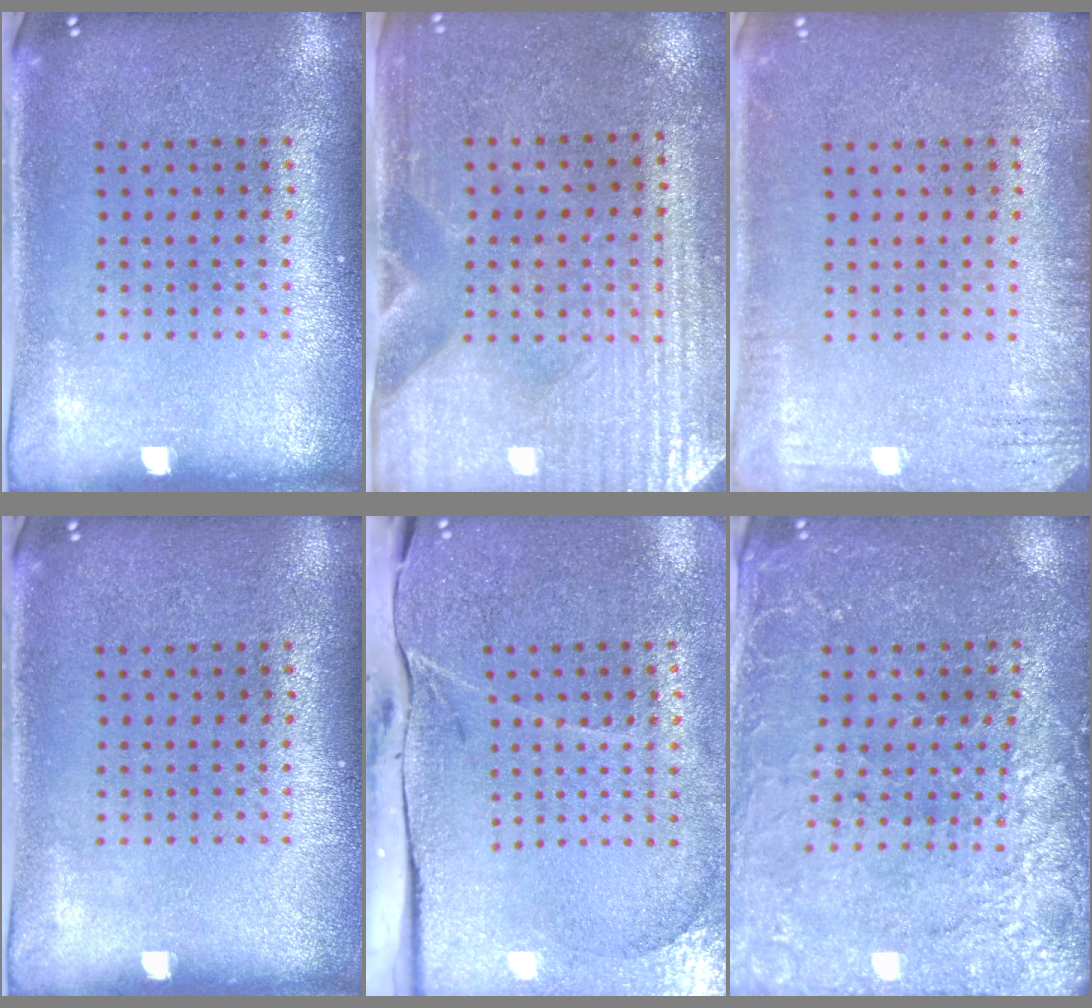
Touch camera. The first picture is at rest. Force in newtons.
{"total": 3.6, "press": 3.2, "slide": 1.6}
{"total": 2.1, "press": 2.1, "slide": 0.2}
{"total": 0.0}
{"total": 4.1, "press": 3.4, "slide": 2.3}
{"total": 2.7, "press": 2.7, "slide": 0.5}